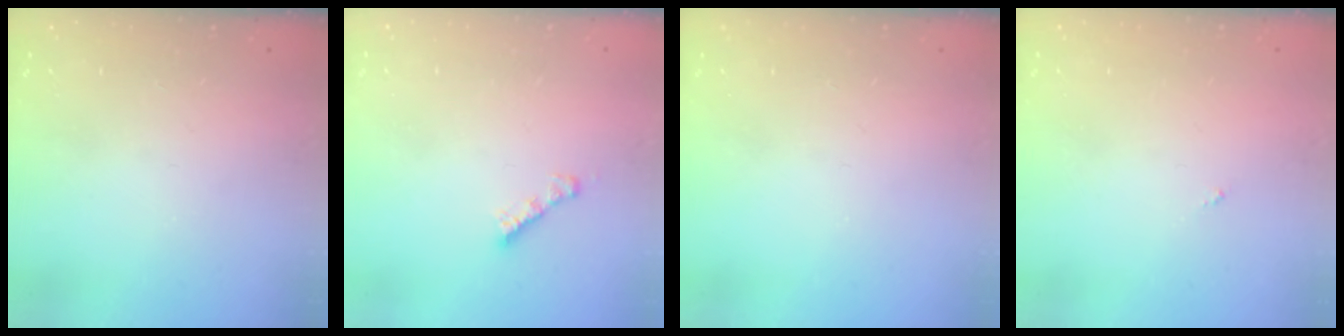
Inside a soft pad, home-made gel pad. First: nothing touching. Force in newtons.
{"total": 2.7, "press": 2.7, "slide": 0.3}
{"total": 0.0}
{"total": 0.0}